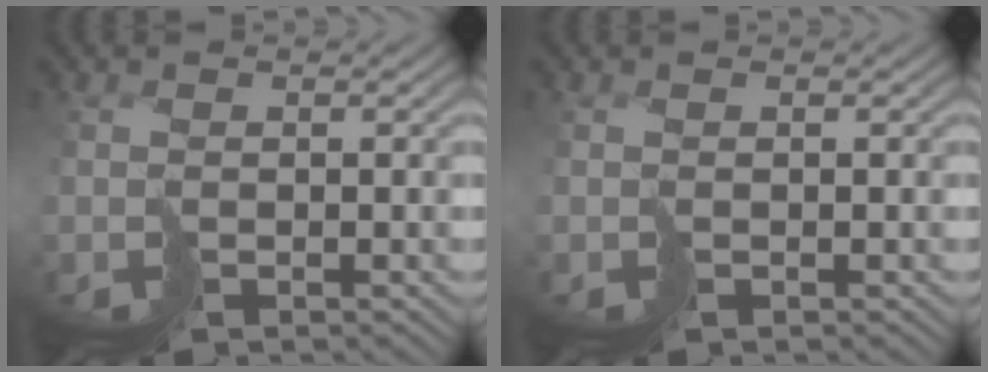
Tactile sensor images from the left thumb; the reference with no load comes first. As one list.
[{"total": 0.0}]